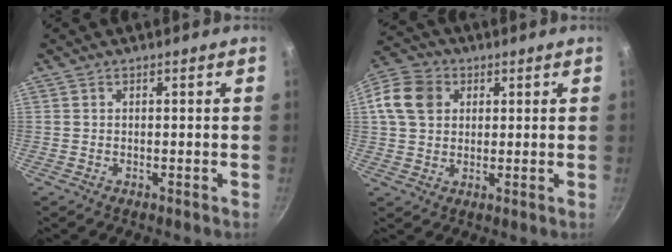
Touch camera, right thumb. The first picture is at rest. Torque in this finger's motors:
{"motor_torque": [0.01, 1.69, 0.24, 0.07, 0.32]}